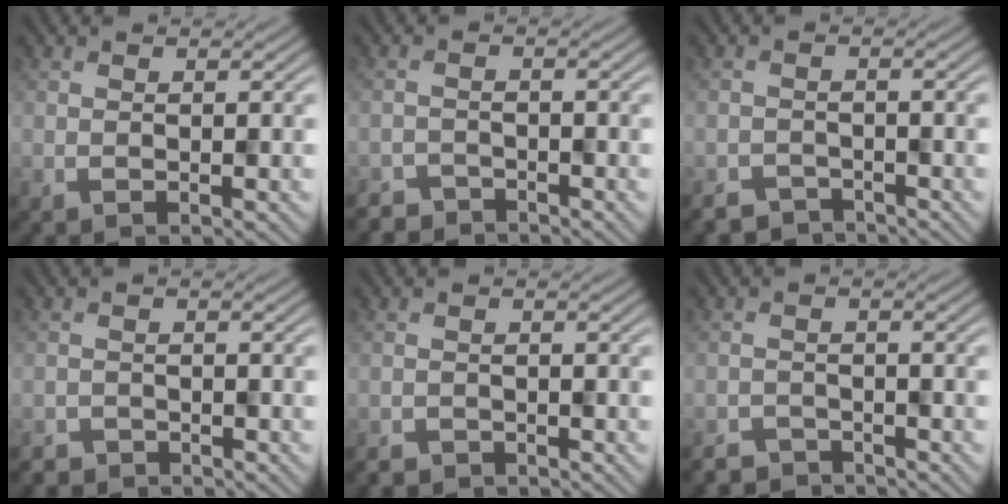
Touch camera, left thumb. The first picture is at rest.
{"total": 2.5, "force": [-2.4, 0.7, -0.5], "torque": [0.016, 0.000, -0.042]}
{"total": 3.0, "force": [-2.9, 1.0, -0.2], "torque": [0.006, -0.007, -0.046]}
{"total": 1.9, "force": [-1.7, 0.6, -0.6], "torque": [0.016, -0.002, -0.029]}
{"total": 1.7, "force": [-1.6, 0.6, -0.4], "torque": [0.010, -0.004, -0.027]}
{"total": 2.9, "force": [-2.8, 0.7, -0.3], "torque": [0.011, -0.002, -0.048]}